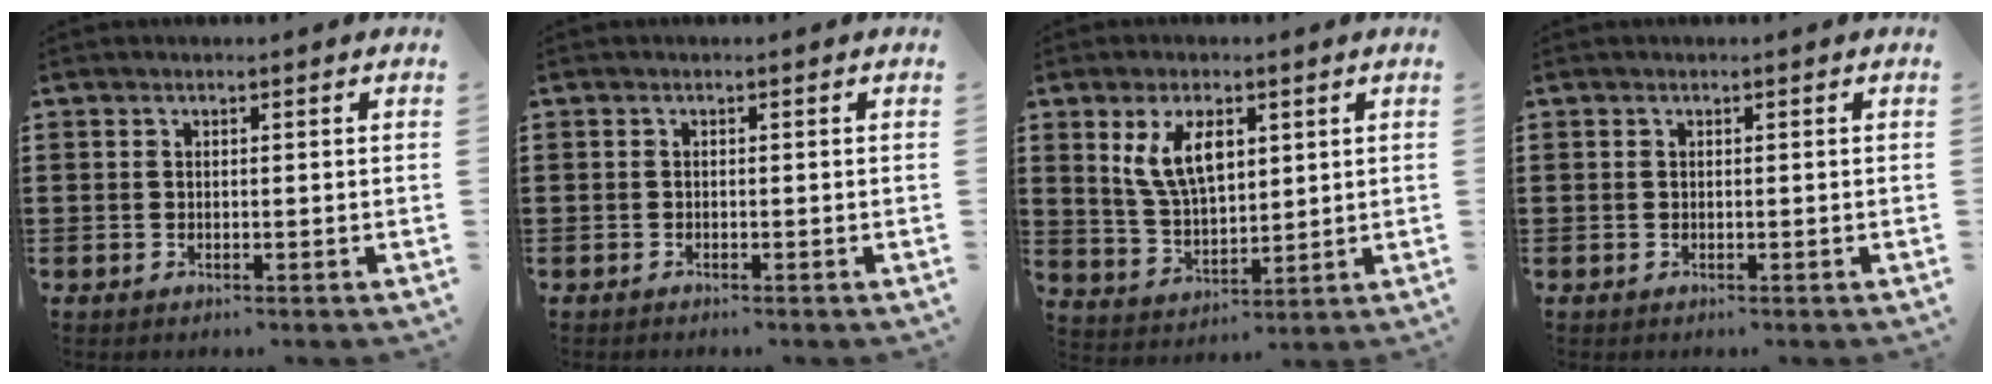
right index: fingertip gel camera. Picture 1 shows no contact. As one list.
[{"total": 0.5, "force": [-0.5, -0.2, 0.0], "torque": [-0.001, -0.005, -0.010]}, {"total": 7.6, "force": [3.3, 3.5, 5.9], "torque": [-0.134, 0.006, 0.057]}, {"total": 0.0}]